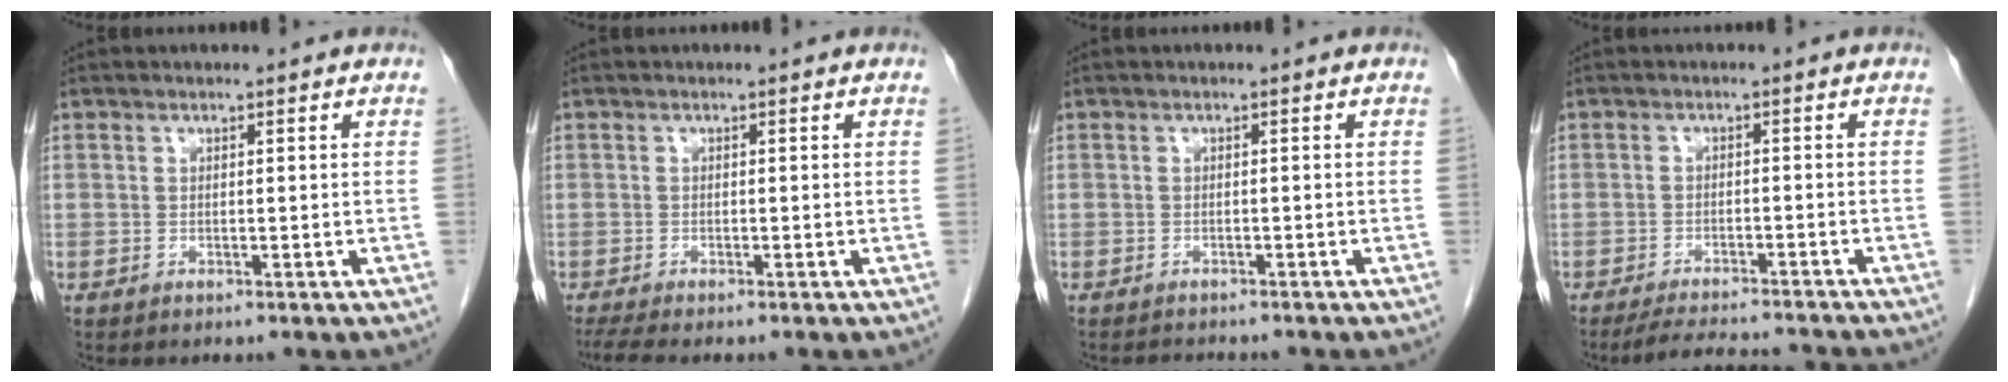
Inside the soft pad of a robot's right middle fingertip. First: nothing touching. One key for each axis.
{"total": 3.3, "fx": -2.7, "fy": 0.1, "fz": 1.8, "tx": -0.034, "ty": -0.009, "tz": -0.047}
{"total": 2.2, "fx": -2.1, "fy": 0.4, "fz": 0.5, "tx": -0.010, "ty": -0.006, "tz": -0.026}
{"total": 10.1, "fx": -9.4, "fy": 0.8, "fz": 3.4, "tx": -0.052, "ty": -0.009, "tz": -0.130}